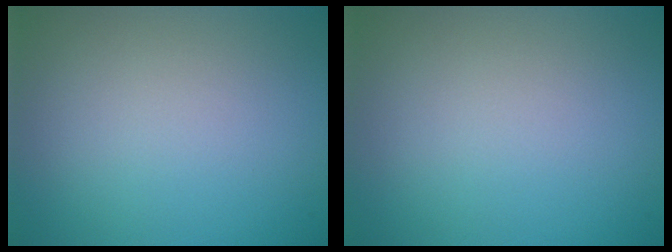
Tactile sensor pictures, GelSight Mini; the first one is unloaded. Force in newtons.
{"total": 0.0}